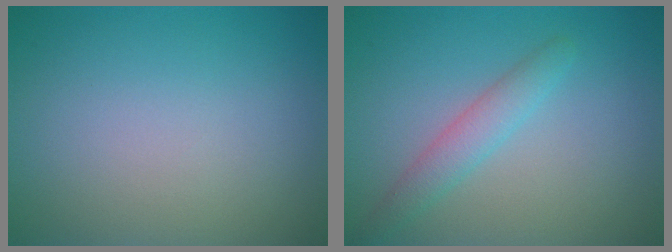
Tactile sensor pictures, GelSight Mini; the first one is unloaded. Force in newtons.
{"total": 2.4, "press": 2.4, "slide": 0.2}